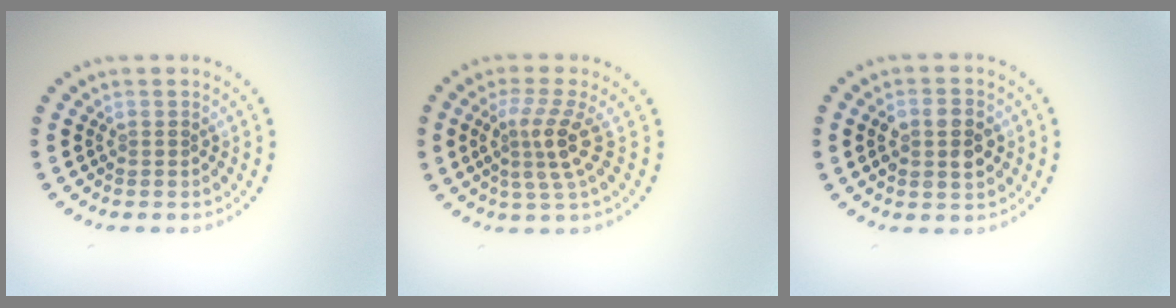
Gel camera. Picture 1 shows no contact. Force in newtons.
{"total": 3.3, "press": 2.4, "slide": 2.3}
{"total": 3.6, "press": 3.5, "slide": 0.3}